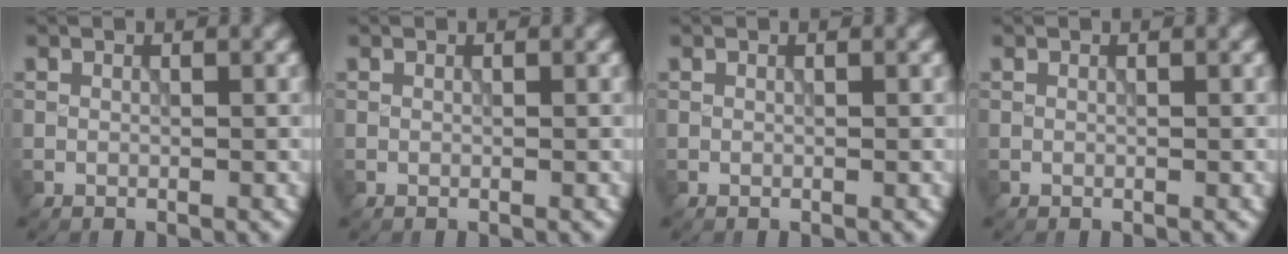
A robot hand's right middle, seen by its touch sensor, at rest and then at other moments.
{"total": 0.0}
{"total": 0.0}
{"total": 0.0}